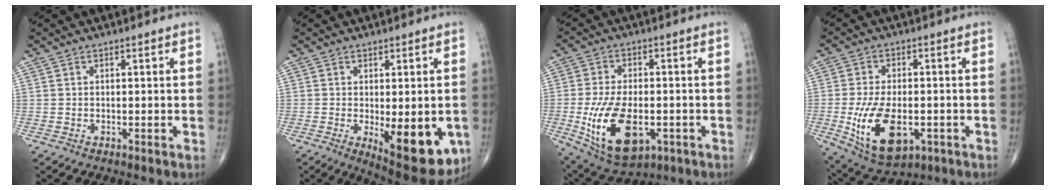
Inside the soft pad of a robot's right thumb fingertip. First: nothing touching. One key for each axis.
{"total": 14.2, "fx": -3.8, "fy": 5.7, "fz": 12.5, "tx": -0.147, "ty": -0.021, "tz": -0.036}
{"total": 16.1, "fx": -4.4, "fy": 8.7, "fz": 12.8, "tx": -0.230, "ty": 0.000, "tz": -0.055}
{"total": 14.3, "fx": -3.8, "fy": 7.7, "fz": 11.4, "tx": -0.201, "ty": -0.002, "tz": -0.048}